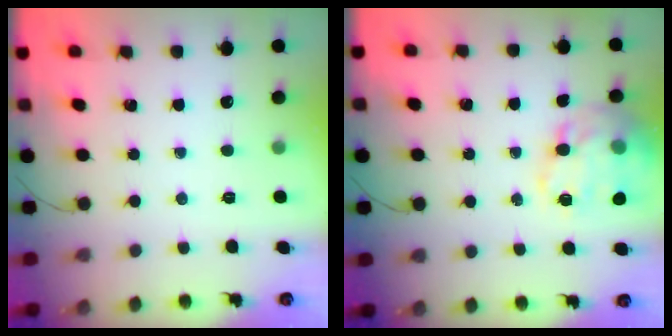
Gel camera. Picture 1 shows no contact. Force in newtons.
{"total": 18.4, "press": 18.2, "slide": 2.5}